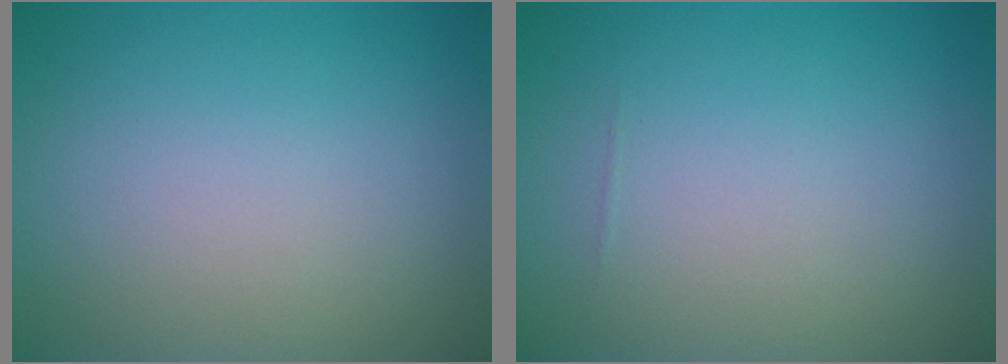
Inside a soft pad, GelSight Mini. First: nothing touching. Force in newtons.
{"total": 0.0}